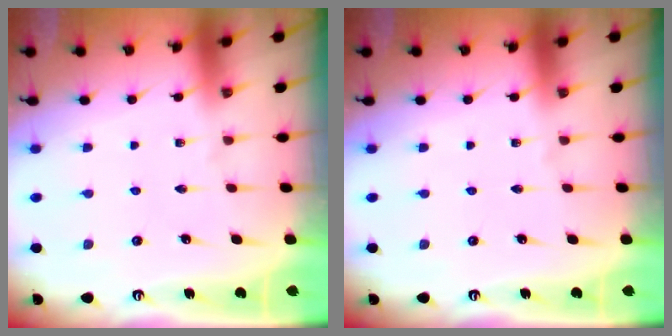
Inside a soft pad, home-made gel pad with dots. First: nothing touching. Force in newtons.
{"total": 0.0}